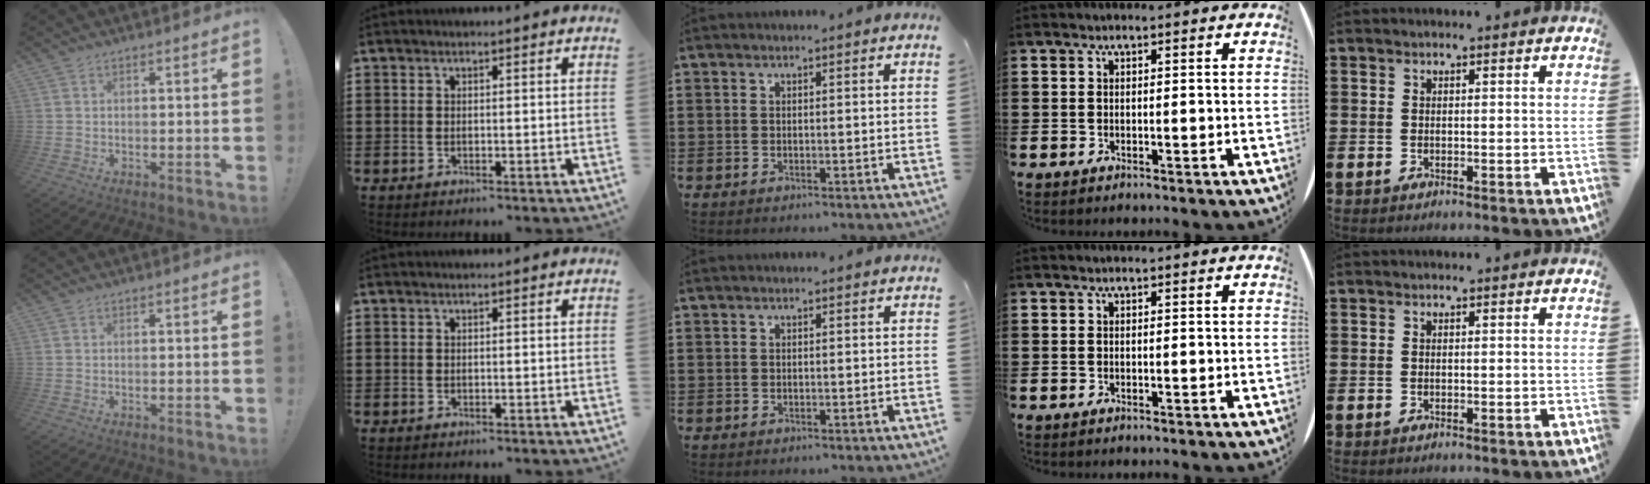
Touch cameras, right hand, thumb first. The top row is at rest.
{}